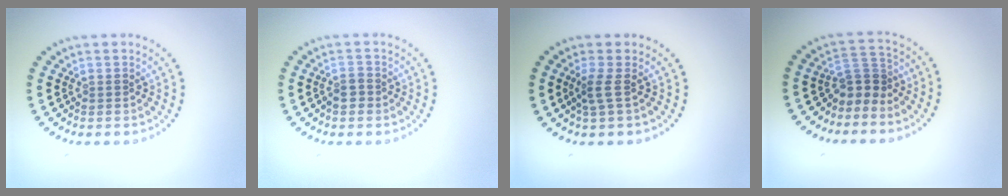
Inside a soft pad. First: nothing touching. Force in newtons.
{"total": 1.5, "press": 1.3, "slide": 0.8}
{"total": 1.7, "press": 1.1, "slide": 1.3}
{"total": 2.5, "press": 1.6, "slide": 1.9}